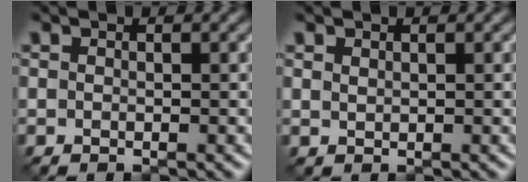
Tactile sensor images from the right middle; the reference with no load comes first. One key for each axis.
{"total": 0.6, "fx": 0.5, "fy": 0.3, "fz": 0.2, "tx": -0.008, "ty": -0.001, "tz": 0.013}